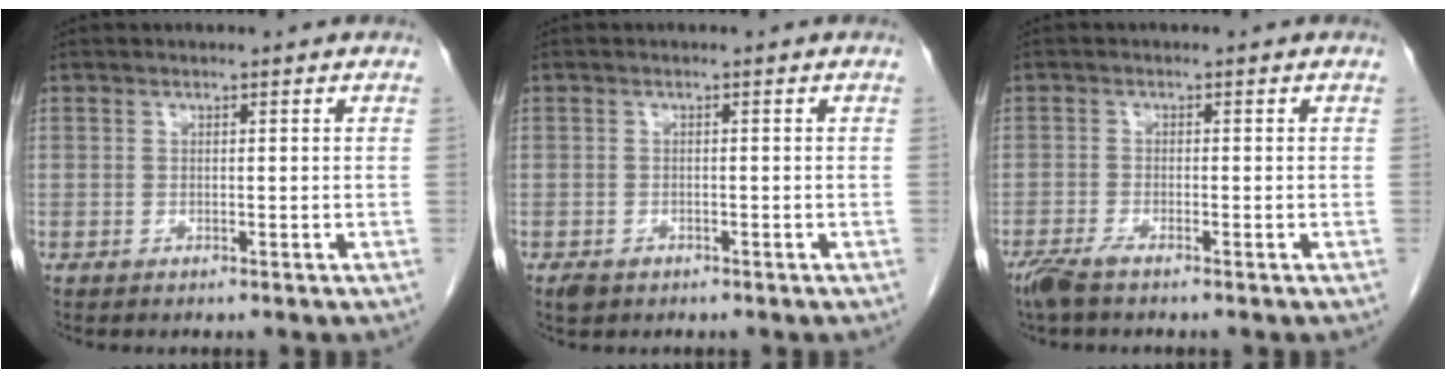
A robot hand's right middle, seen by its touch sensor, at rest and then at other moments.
{"total": 1.8, "force": [-1.1, 1.2, 0.8], "torque": [-0.015, 0.000, -0.012]}
{"total": 3.2, "force": [-2.5, 0.5, 2.0], "torque": [-0.044, -0.008, -0.049]}